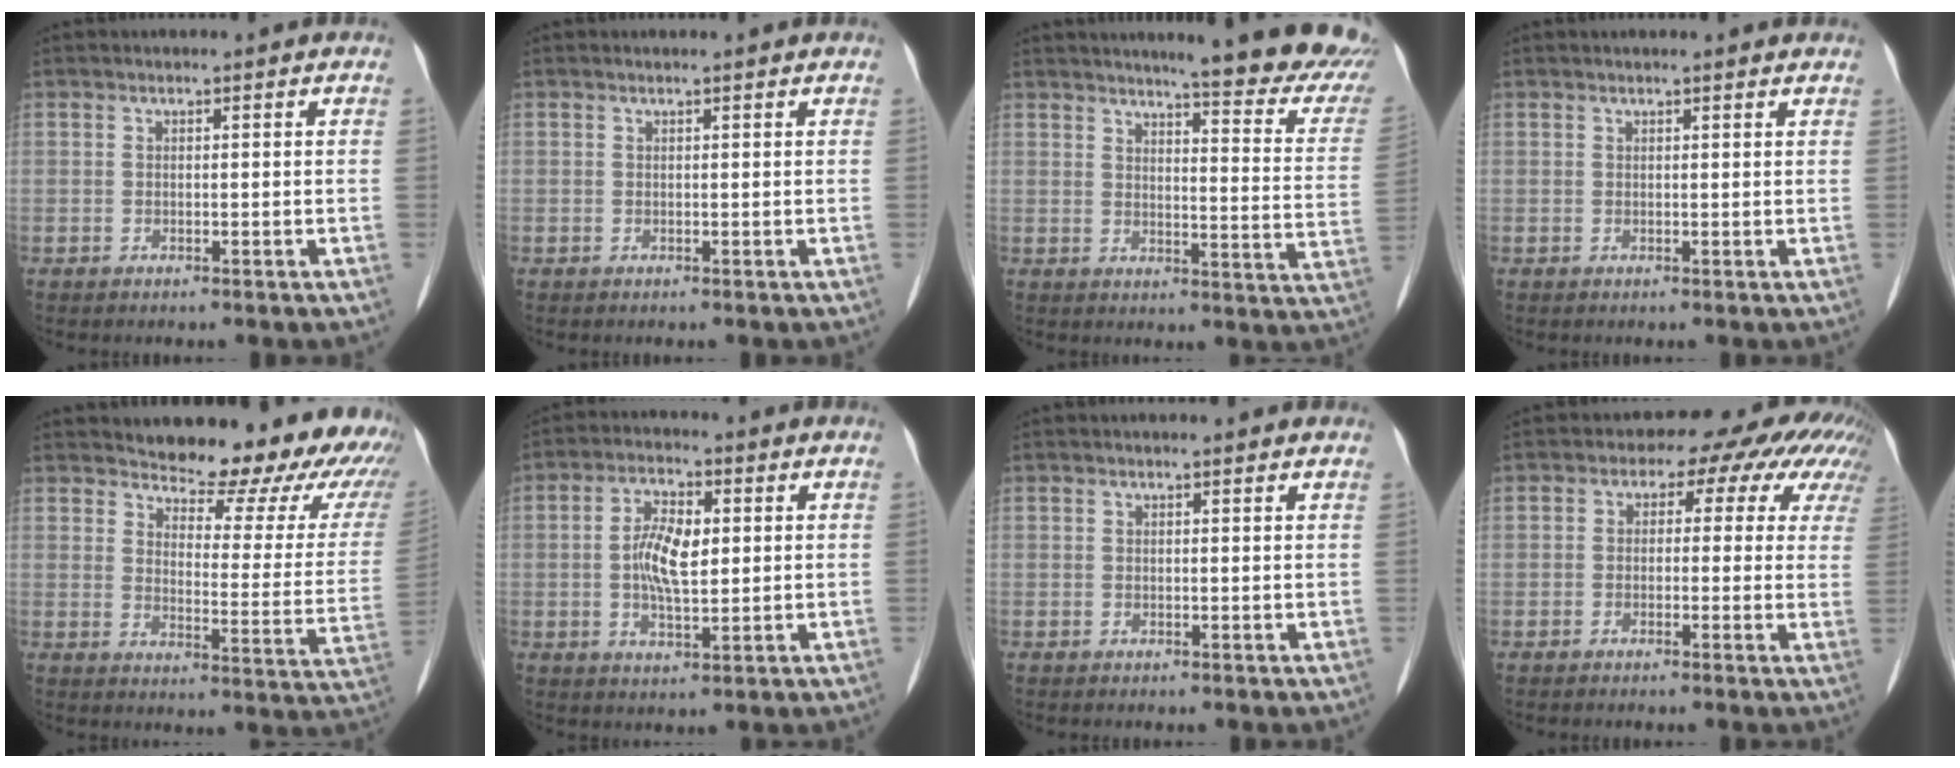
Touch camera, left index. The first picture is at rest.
{"total": 1.2, "force": [1.1, 0.2, 0.4], "torque": [-0.014, 0.017, 0.013]}
{"total": 19.2, "force": [16.6, 1.6, 9.5], "torque": [-0.107, -0.068, 0.182]}
{"total": 3.8, "force": [3.4, 0.5, 1.5], "torque": [-0.019, 0.015, 0.034]}
{"total": 21.5, "force": [18.6, 4.6, 9.8], "torque": [-0.116, -0.074, 0.213]}
{"total": 7.0, "force": [0.7, 2.8, 6.3], "torque": [-0.131, 0.007, 0.010]}
{"total": 3.4, "force": [3.0, 0.4, 1.4], "torque": [-0.019, 0.015, 0.031]}
{"total": 9.3, "force": [5.7, 5.4, 4.9], "torque": [-0.044, 0.042, 0.040]}